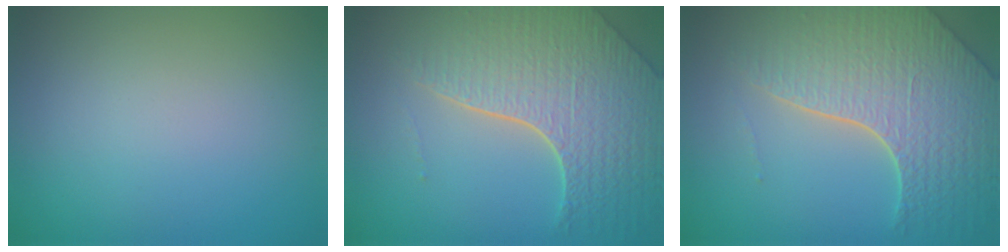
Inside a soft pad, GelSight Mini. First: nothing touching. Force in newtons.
{"total": 8.2, "press": 5.9, "slide": 5.8}
{"total": 7.2, "press": 5.6, "slide": 4.5}